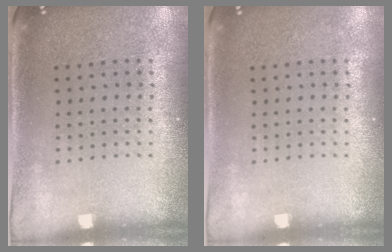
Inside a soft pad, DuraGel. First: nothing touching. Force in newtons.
{"total": 0.0}